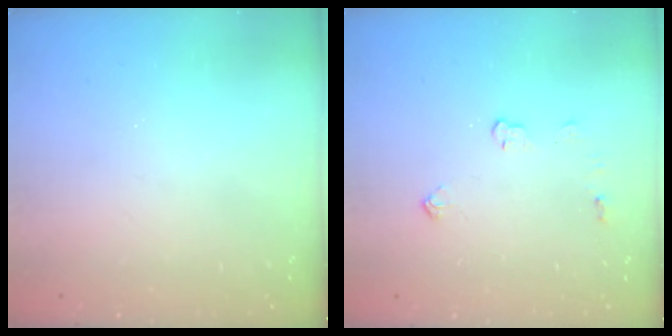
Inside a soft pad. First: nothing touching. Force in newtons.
{"total": 3.7, "press": 3.6, "slide": 0.6}